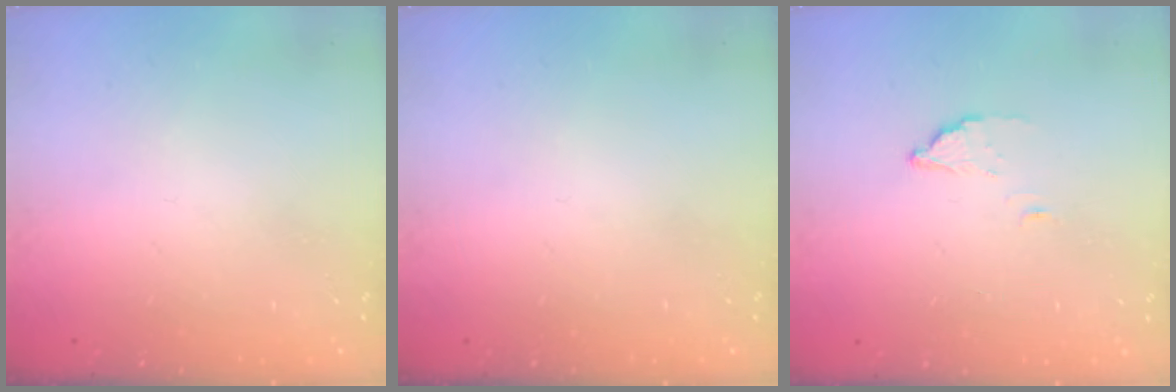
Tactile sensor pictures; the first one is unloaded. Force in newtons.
{"total": 0.0}
{"total": 2.2, "press": 2.2, "slide": 0.2}